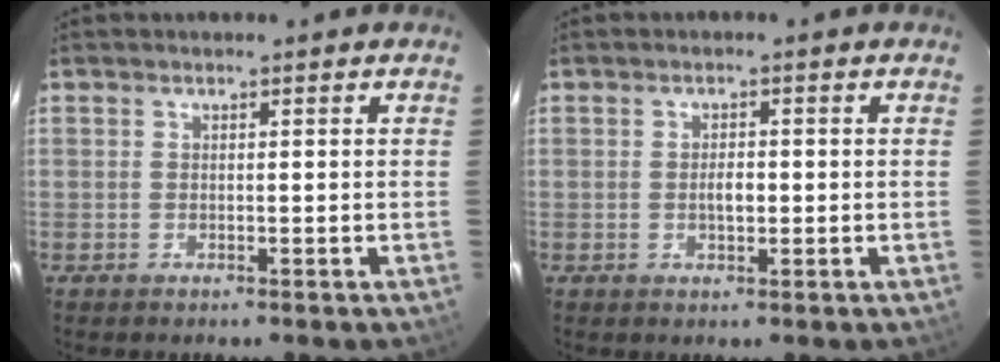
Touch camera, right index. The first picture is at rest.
{"total": 2.3, "force": [-0.3, 1.1, 2.0], "torque": [-0.036, 0.002, -0.005]}